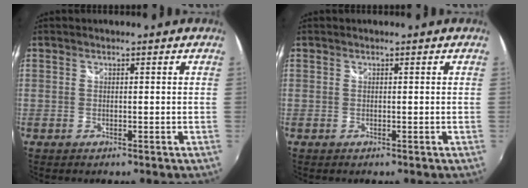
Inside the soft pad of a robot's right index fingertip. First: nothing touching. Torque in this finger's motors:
{"motor_torque": [0.00, 0.00, -0.06, 0.01]}